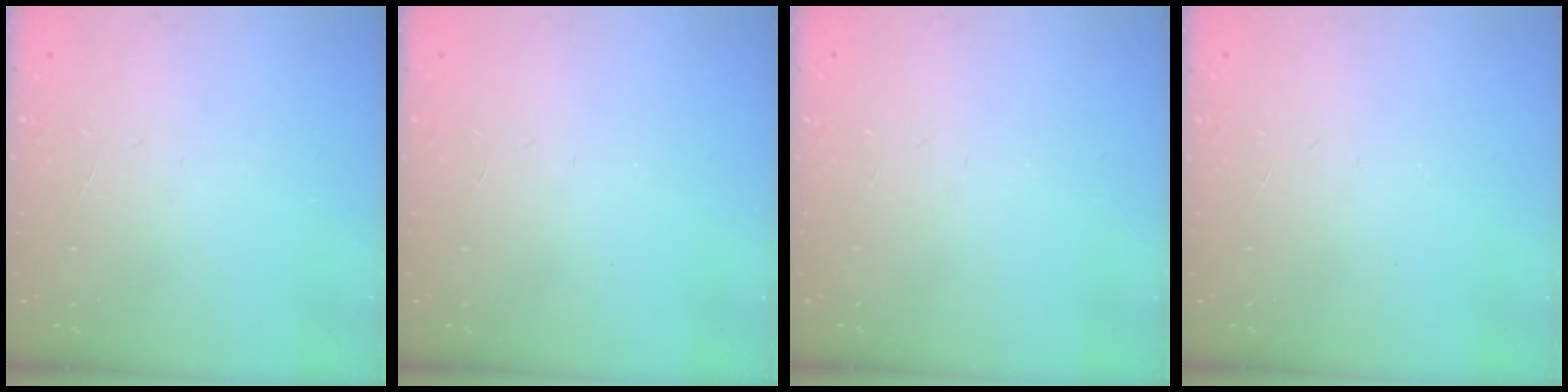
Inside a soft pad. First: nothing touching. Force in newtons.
{"total": 0.0}
{"total": 0.0}
{"total": 0.0}